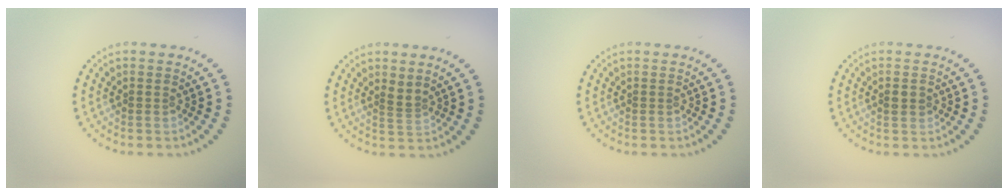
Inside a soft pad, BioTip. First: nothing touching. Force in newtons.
{"total": 1.0, "press": 0.6, "slide": 0.8}
{"total": 0.0}
{"total": 1.2, "press": 1.2, "slide": 0.1}